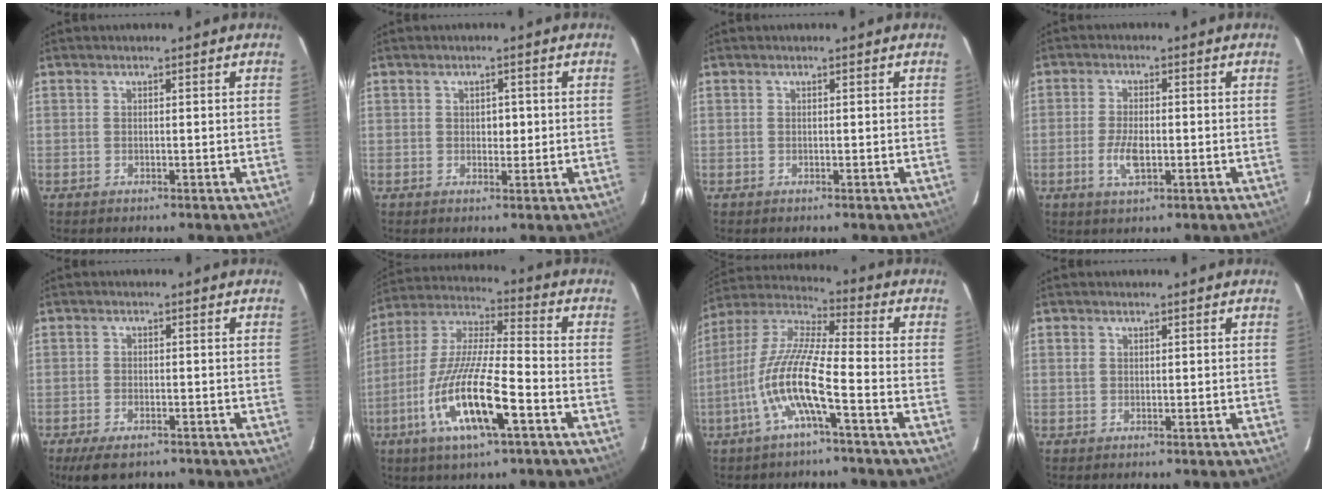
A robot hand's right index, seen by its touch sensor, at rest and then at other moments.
{"total": 2.0, "force": [0.1, 1.6, 1.2], "torque": [-0.014, 0.005, 0.001]}
{"total": 0.0}
{"total": 5.2, "force": [-1.5, 2.3, 4.5], "torque": [-0.095, -0.003, -0.027]}
{"total": 5.9, "force": [-4.3, 2.5, 3.2], "torque": [-0.078, -0.019, -0.070]}
{"total": 17.5, "force": [-7.4, 3.5, 15.5], "torque": [-0.315, -0.024, -0.143]}
{"total": 12.7, "force": [-5.0, 1.5, 11.6], "torque": [-0.236, 0.000, -0.102]}
{"total": 0.9, "force": [0.3, 0.8, 0.4], "torque": [-0.009, 0.003, 0.004]}